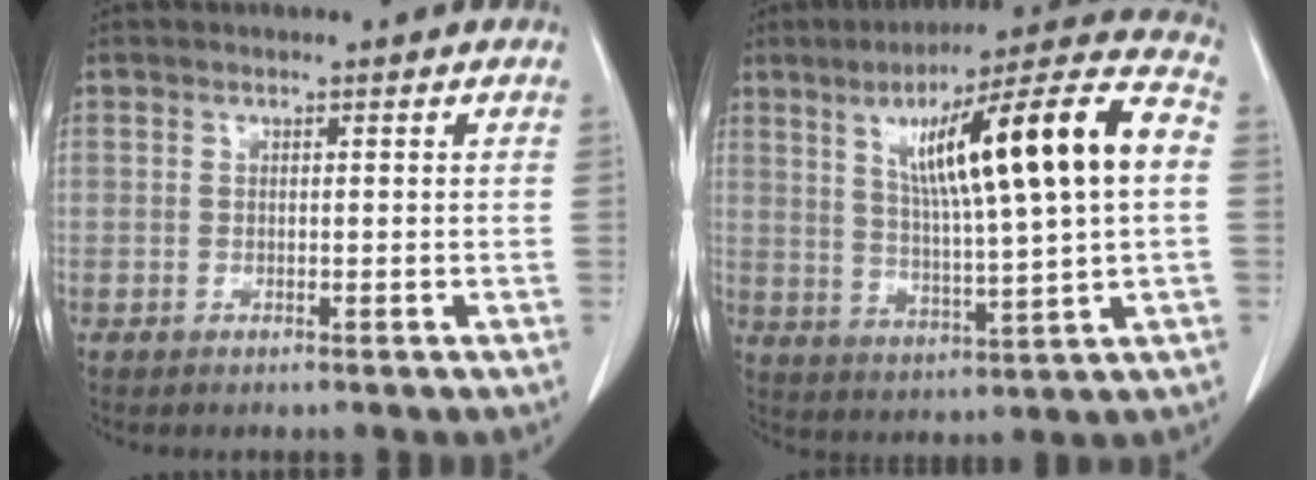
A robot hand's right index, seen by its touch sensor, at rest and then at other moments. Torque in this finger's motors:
{"motor_torque": [0.90, 0.03, 0.51, 0.21]}